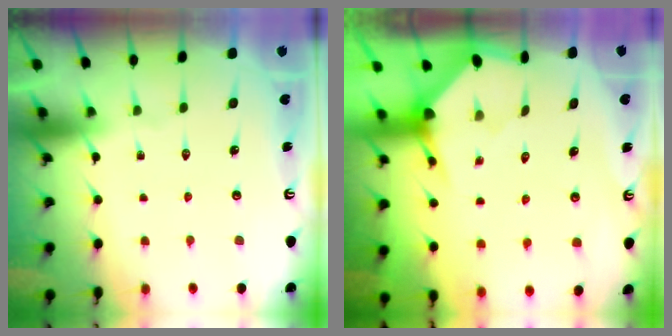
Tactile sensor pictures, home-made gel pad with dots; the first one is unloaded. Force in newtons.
{"total": 3.2, "press": 3.2, "slide": 0.3}